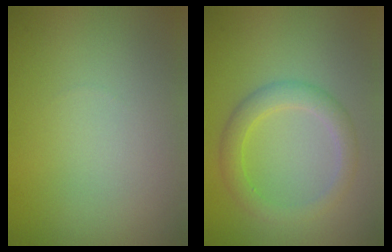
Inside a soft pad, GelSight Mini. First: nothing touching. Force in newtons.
{"total": 2.9, "press": 2.9, "slide": 0.1}